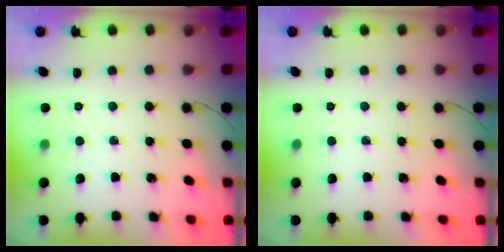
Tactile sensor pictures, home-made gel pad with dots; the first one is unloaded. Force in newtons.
{"total": 0.0}